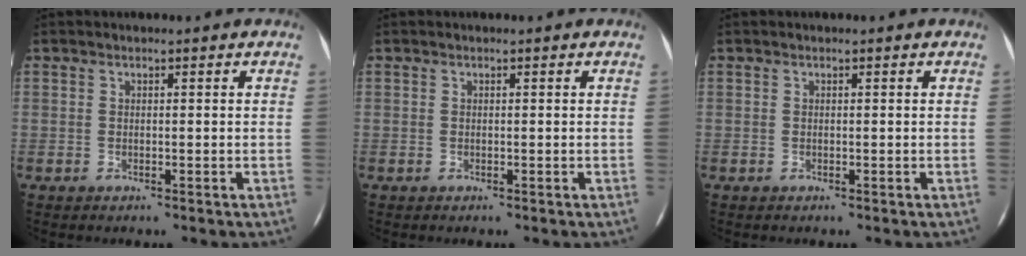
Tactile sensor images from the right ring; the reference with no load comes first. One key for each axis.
{"total": 0.0}
{"total": 0.0}